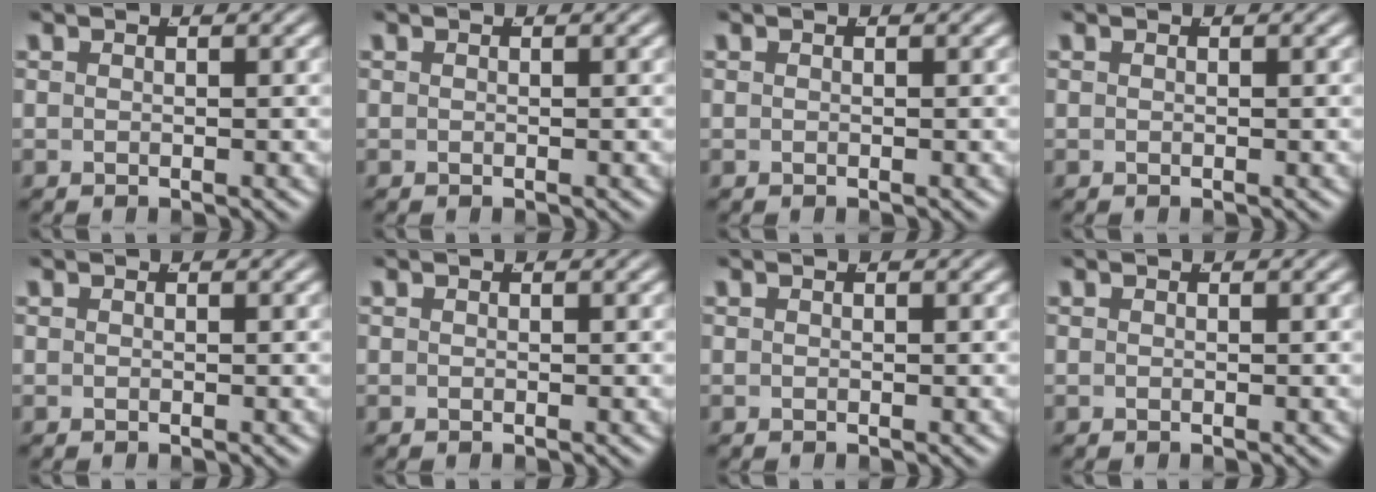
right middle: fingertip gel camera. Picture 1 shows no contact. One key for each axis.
{"total": 0.0}
{"total": 0.0}
{"total": 0.0}
{"total": 0.0}
{"total": 0.0}
{"total": 0.0}
{"total": 0.0}